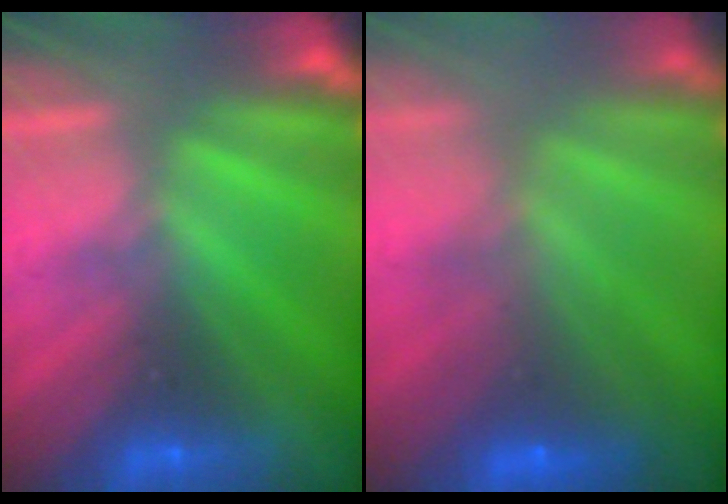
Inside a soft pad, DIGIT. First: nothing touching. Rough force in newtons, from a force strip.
{"total": 7.0}